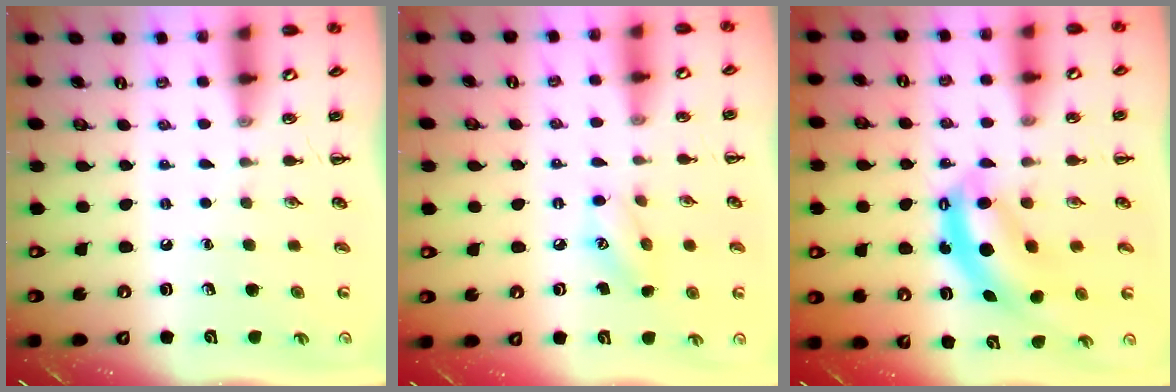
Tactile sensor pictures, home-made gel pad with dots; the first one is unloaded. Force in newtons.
{"total": 7.0, "press": 7.0, "slide": 0.8}
{"total": 6.5, "press": 6.4, "slide": 1.0}